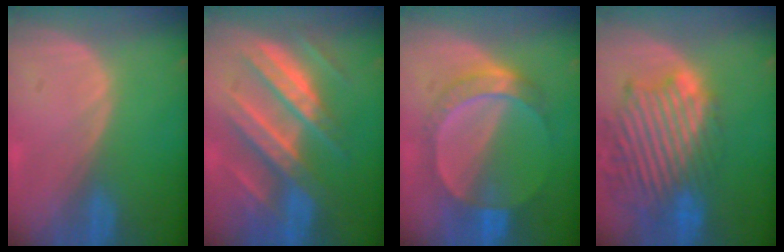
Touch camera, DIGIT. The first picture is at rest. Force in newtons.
{"total": 10.8, "press": 10.7, "slide": 1.1}
{"total": 6.8, "press": 6.8, "slide": 0.8}
{"total": 13.7, "press": 11.7, "slide": 7.0}